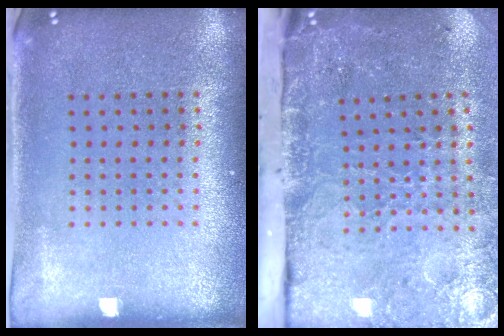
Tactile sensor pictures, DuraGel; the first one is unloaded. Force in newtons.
{"total": 5.0, "press": 3.7, "slide": 3.4}